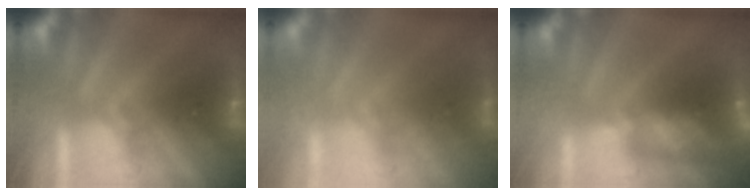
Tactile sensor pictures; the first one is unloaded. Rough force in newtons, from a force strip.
{"total": 1.7}
{"total": 6.7}